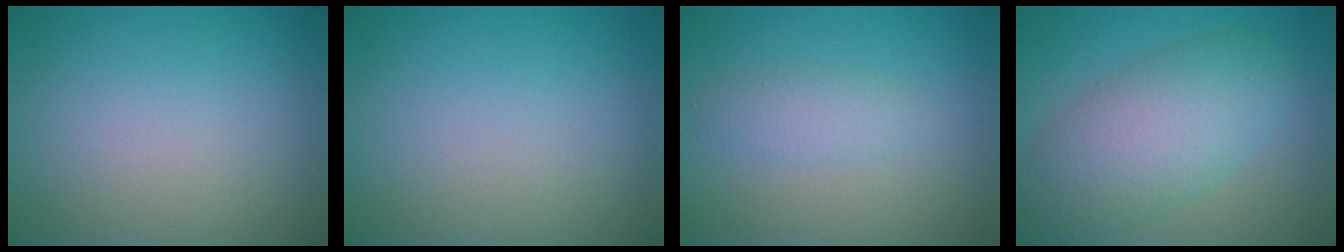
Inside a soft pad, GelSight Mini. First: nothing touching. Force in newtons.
{"total": 0.0}
{"total": 1.8, "press": 1.8, "slide": 0.1}
{"total": 7.1, "press": 7.1, "slide": 0.2}